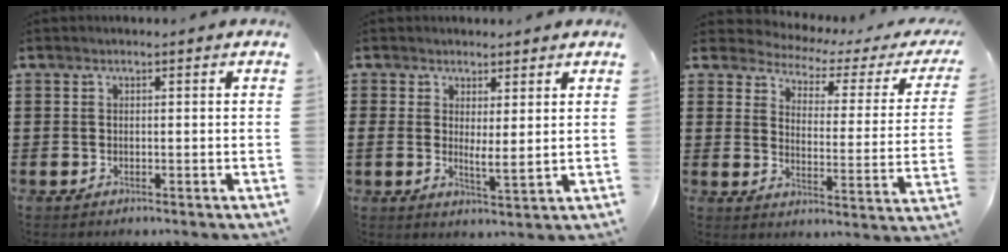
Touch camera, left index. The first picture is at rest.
{"total": 2.8, "force": [1.9, 0.6, 1.9], "torque": [-0.039, -0.007, 0.034]}
{"total": 2.8, "force": [2.6, 0.9, 0.8], "torque": [-0.039, -0.023, 0.035]}